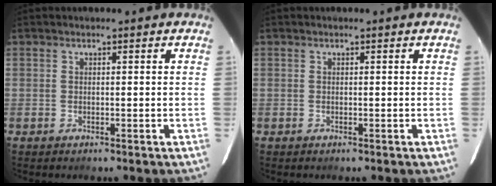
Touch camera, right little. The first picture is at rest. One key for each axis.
{"total": 0.0}